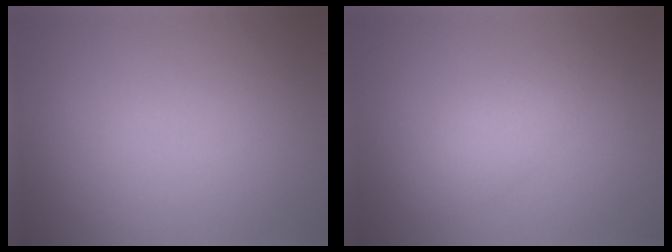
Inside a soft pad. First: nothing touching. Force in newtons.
{"total": 2.5, "press": 2.5, "slide": 0.0}